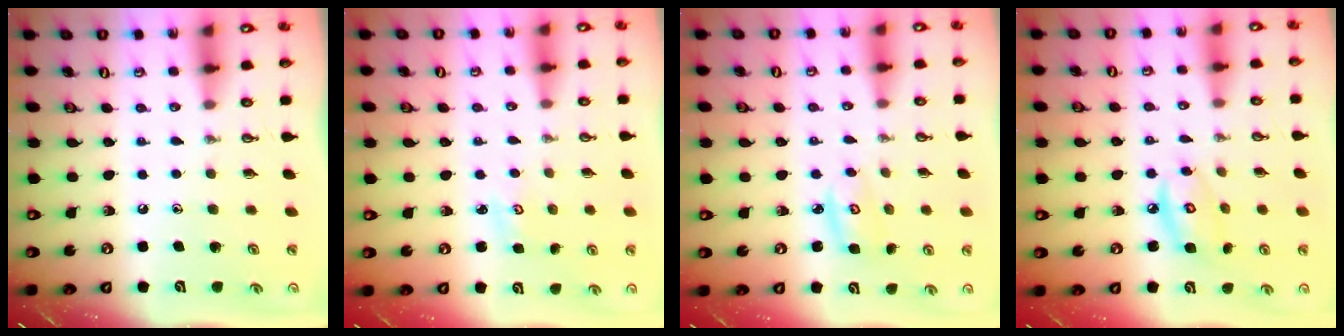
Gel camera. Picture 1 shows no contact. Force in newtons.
{"total": 2.0, "press": 2.0, "slide": 0.4}
{"total": 3.4, "press": 3.4, "slide": 0.3}
{"total": 7.5, "press": 7.5, "slide": 0.5}